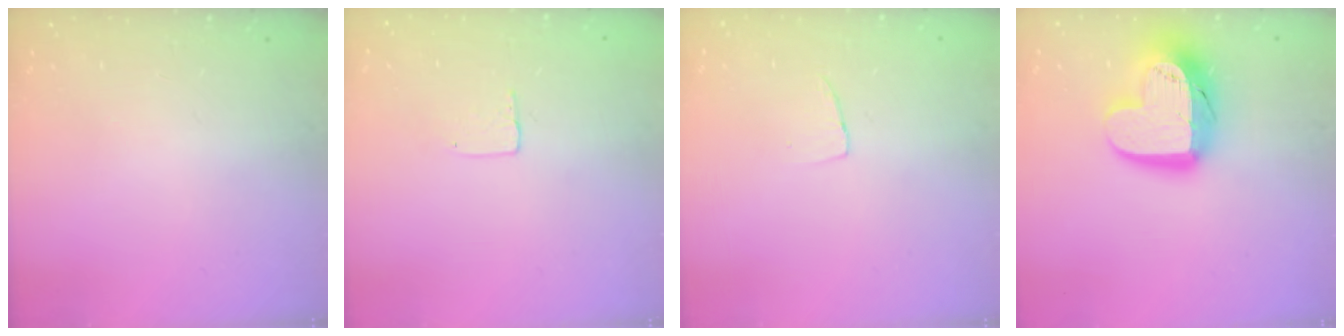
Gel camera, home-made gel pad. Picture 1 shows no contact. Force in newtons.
{"total": 3.5, "press": 3.5, "slide": 0.2}
{"total": 2.9, "press": 2.9, "slide": 0.1}
{"total": 18.0, "press": 17.9, "slide": 1.2}